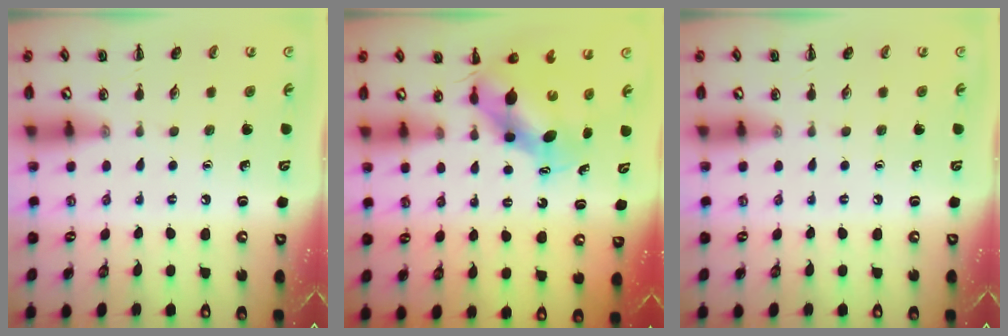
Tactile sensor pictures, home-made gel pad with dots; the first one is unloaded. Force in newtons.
{"total": 6.6, "press": 6.5, "slide": 1.2}
{"total": 0.0}